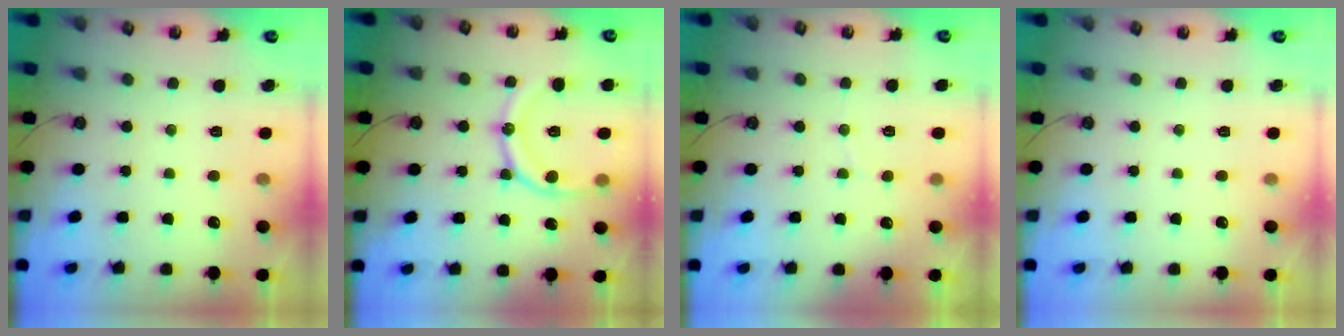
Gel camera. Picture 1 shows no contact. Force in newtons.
{"total": 15.4, "press": 15.3, "slide": 1.8}
{"total": 2.9, "press": 2.6, "slide": 1.2}
{"total": 0.0}